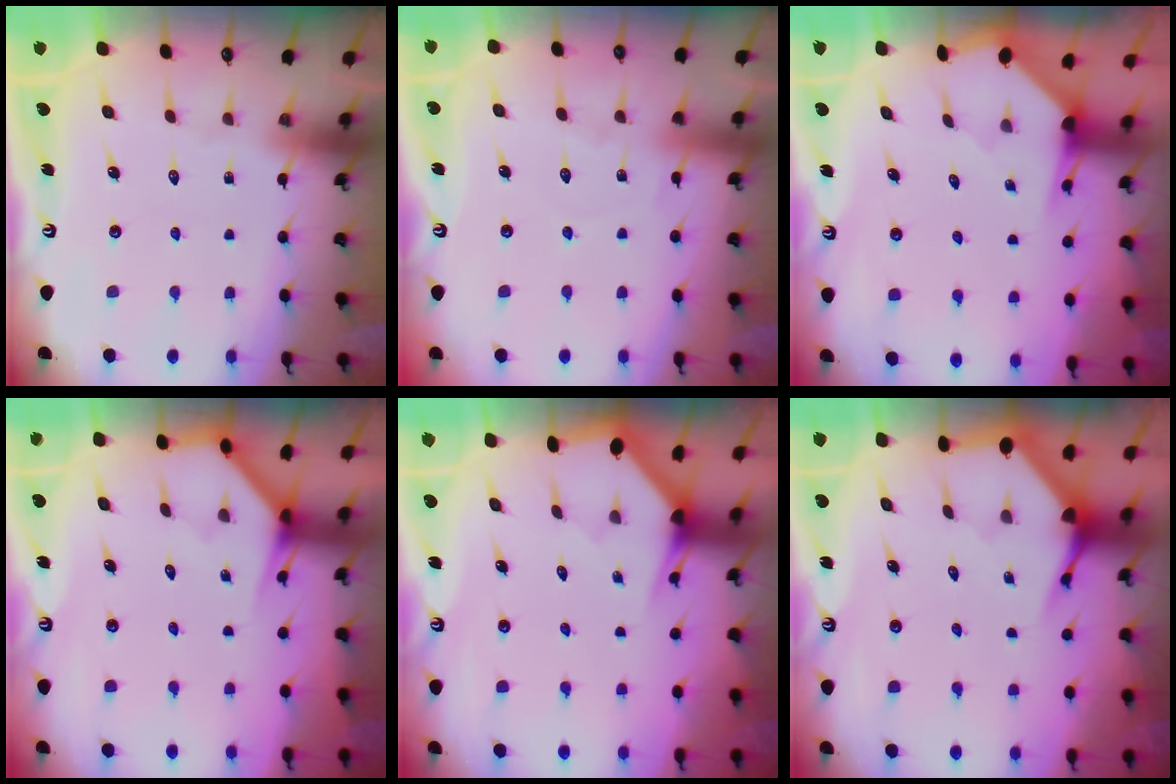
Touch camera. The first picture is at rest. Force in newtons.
{"total": 5.4, "press": 5.4, "slide": 0.5}
{"total": 3.2, "press": 3.2, "slide": 0.3}
{"total": 3.6, "press": 3.6, "slide": 0.3}
{"total": 3.1, "press": 3.1, "slide": 0.2}
{"total": 3.7, "press": 3.7, "slide": 0.5}